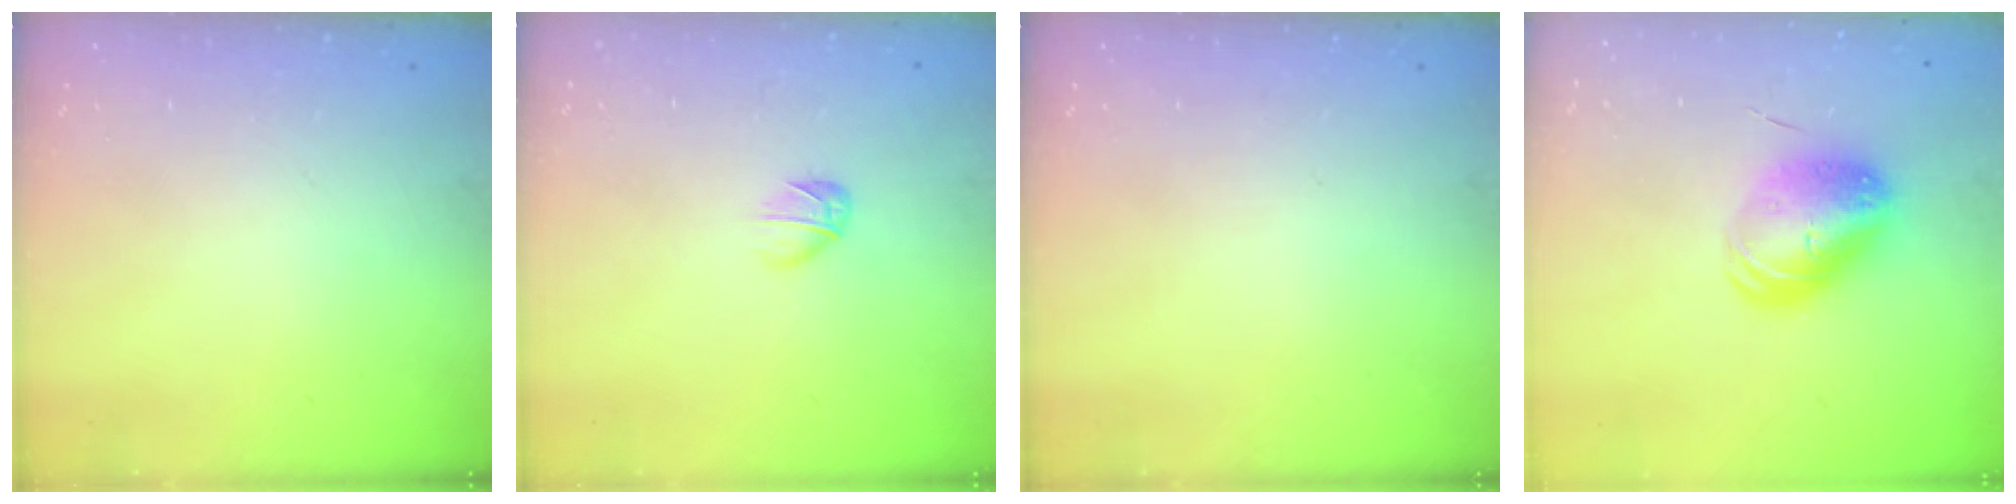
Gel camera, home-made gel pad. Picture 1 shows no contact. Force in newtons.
{"total": 3.3, "press": 3.2, "slide": 0.9}
{"total": 0.0}
{"total": 11.4, "press": 11.2, "slide": 2.2}